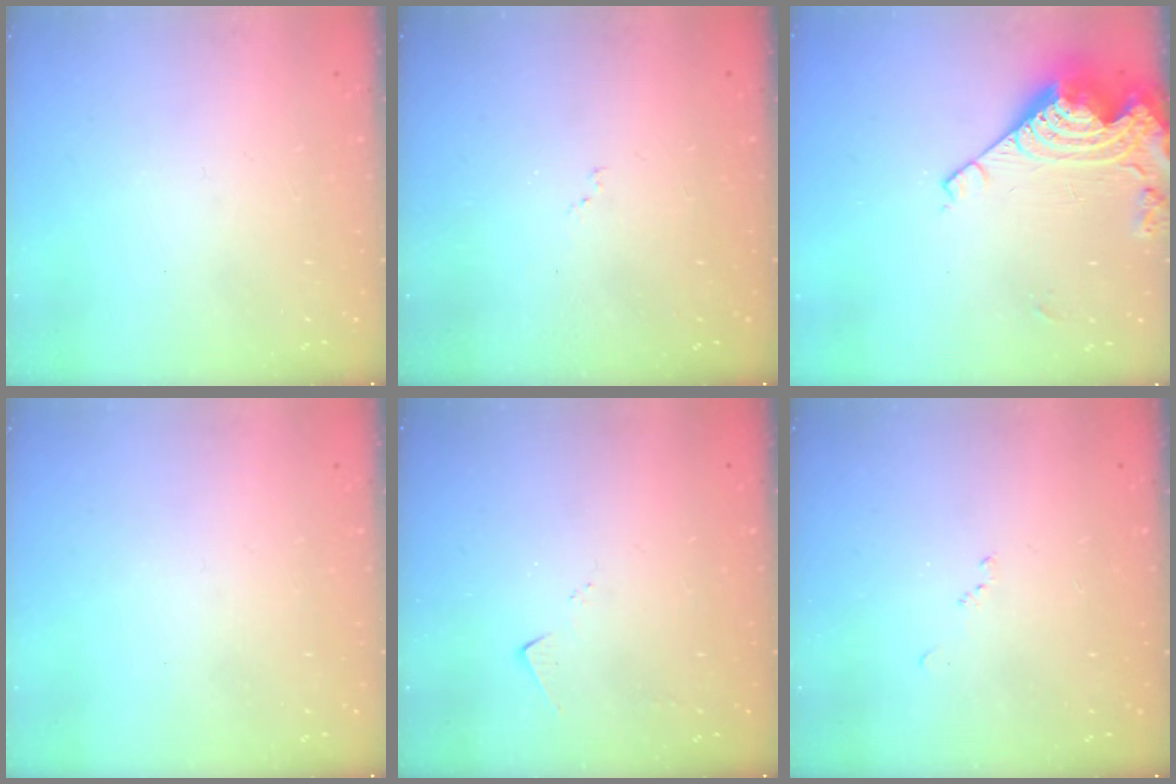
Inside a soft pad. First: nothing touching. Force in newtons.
{"total": 5.7, "press": 5.6, "slide": 0.6}
{"total": 12.7, "press": 12.7, "slide": 1.0}
{"total": 0.0}
{"total": 3.3, "press": 3.2, "slide": 0.4}
{"total": 8.0, "press": 7.9, "slide": 1.0}